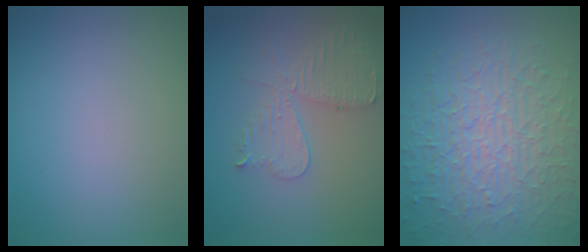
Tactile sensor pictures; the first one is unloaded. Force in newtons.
{"total": 4.2, "press": 3.7, "slide": 2.1}
{"total": 8.8, "press": 6.2, "slide": 6.2}